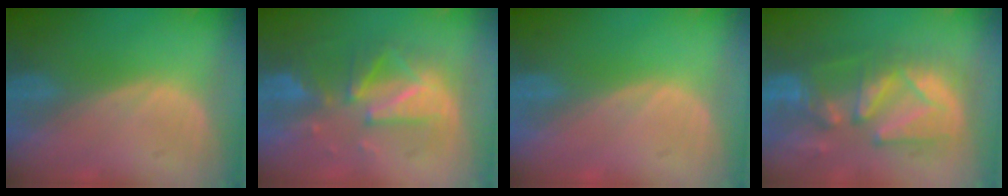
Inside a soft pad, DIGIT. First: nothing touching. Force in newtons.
{"total": 8.3, "press": 8.3, "slide": 0.6}
{"total": 0.0}
{"total": 10.8, "press": 10.5, "slide": 2.7}